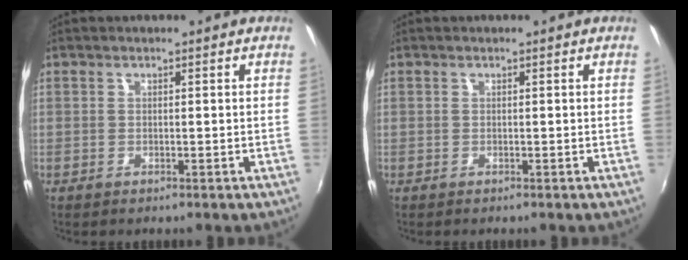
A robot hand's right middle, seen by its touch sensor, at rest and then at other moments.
{"total": 0.0}